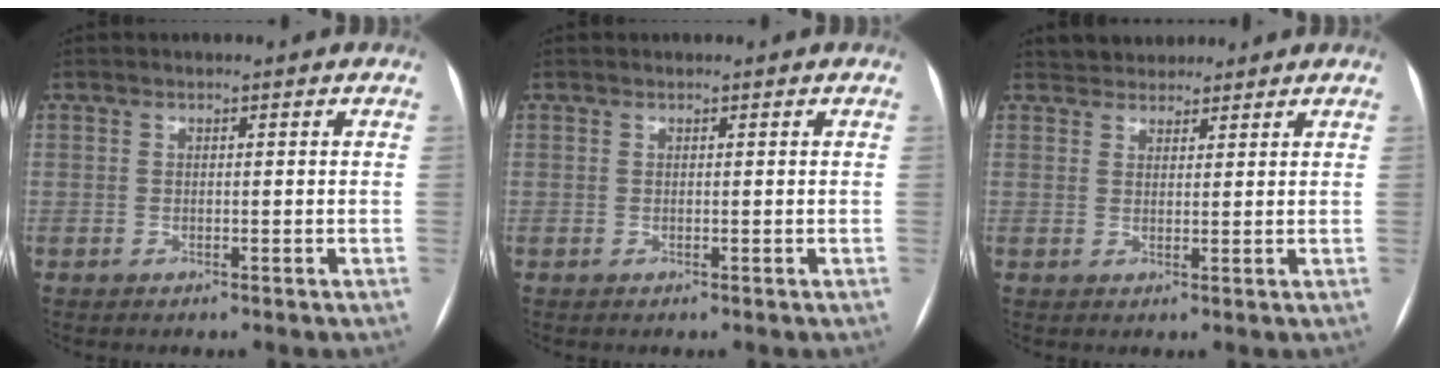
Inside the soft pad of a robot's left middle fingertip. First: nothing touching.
{"total": 0.0}
{"total": 4.5, "force": [4.0, 2.0, 0.5], "torque": [-0.002, 0.027, 0.063]}